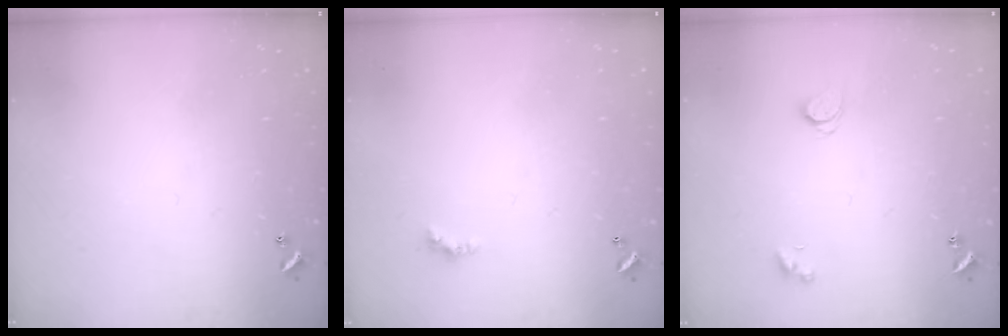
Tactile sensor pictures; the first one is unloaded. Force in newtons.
{"total": 1.3, "press": 1.2, "slide": 0.4}
{"total": 2.6, "press": 2.6, "slide": 0.5}